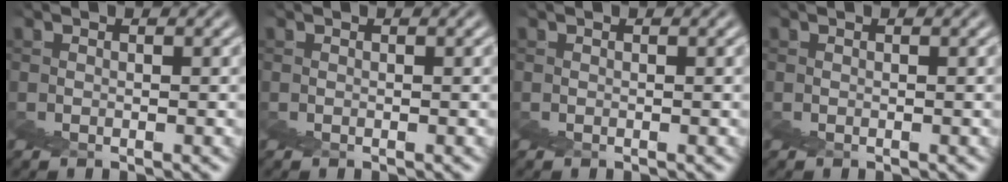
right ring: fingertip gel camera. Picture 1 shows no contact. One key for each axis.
{"total": 2.2, "fx": -0.1, "fy": -2.2, "fz": -0.5, "tx": 0.027, "ty": -0.007, "tz": 0.010}
{"total": 0.0}
{"total": 0.0}